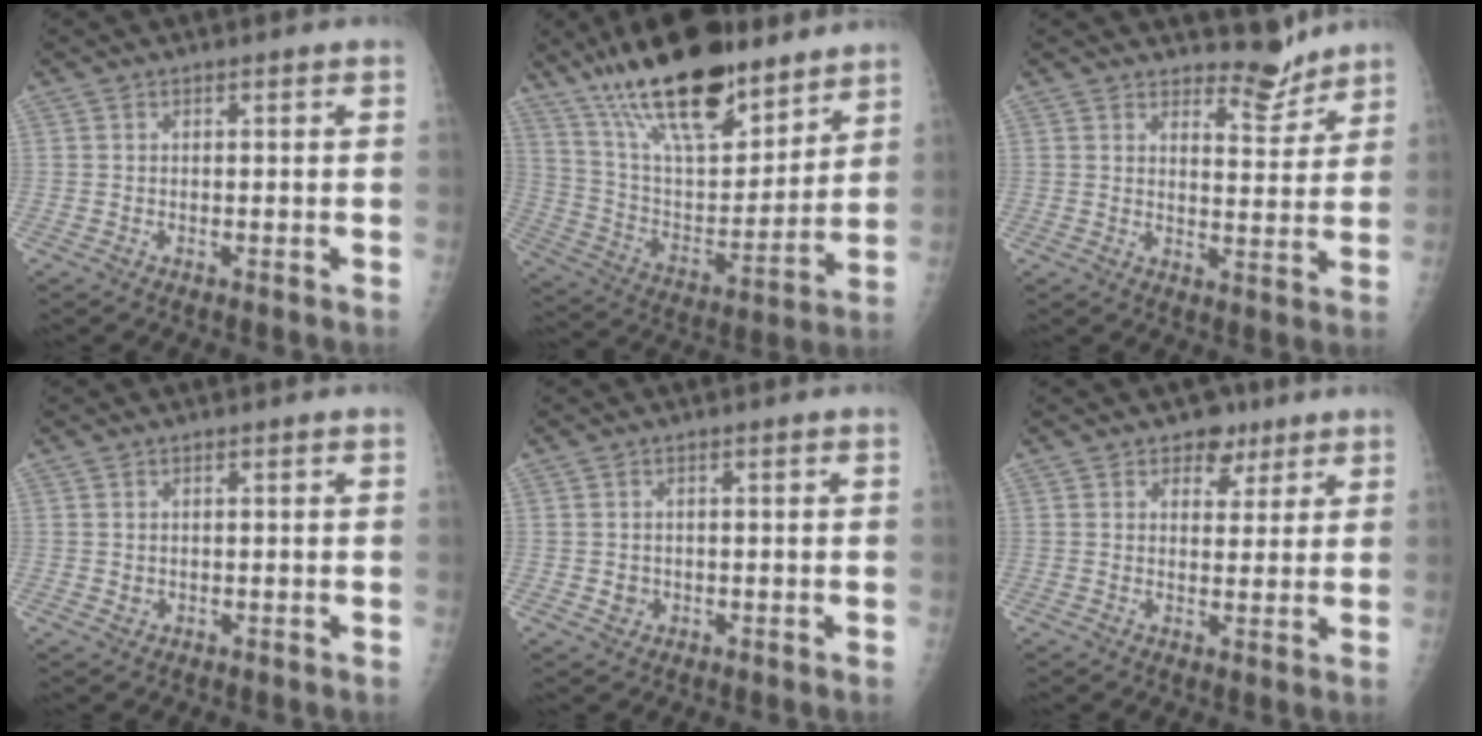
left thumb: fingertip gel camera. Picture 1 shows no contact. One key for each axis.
{"total": 25.4, "fx": 17.6, "fy": 9.5, "fz": 15.7, "tx": -0.232, "ty": -0.065, "tz": 0.304}
{"total": 5.3, "fx": 5.1, "fy": 1.5, "fz": 0.7, "tx": 0.012, "ty": -0.050, "tz": 0.079}
{"total": 1.1, "fx": 0.2, "fy": 0.9, "fz": 0.6, "tx": -0.005, "ty": -0.001, "tz": 0.008}
{"total": 1.8, "fx": -0.3, "fy": 1.7, "fz": 0.6, "tx": -0.001, "ty": 0.003, "tz": 0.001}
{"total": 5.2, "fx": 3.3, "fy": 3.6, "fz": 1.8, "tx": 0.007, "ty": -0.014, "tz": 0.047}